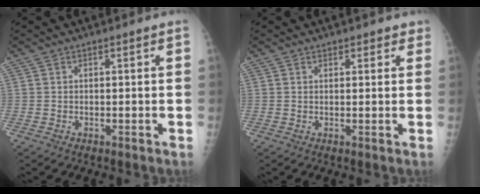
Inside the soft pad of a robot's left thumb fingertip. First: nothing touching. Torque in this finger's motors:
{"motor_torque": [-0.17, 0.17, 0.00, 0.17, -0.03]}